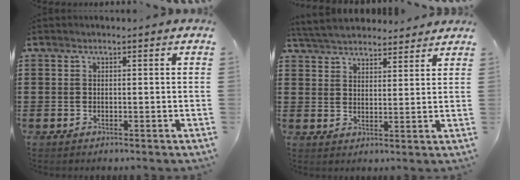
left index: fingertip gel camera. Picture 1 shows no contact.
{"total": 5.0, "force": [4.8, 1.2, 0.6], "torque": [-0.031, -0.017, 0.088]}